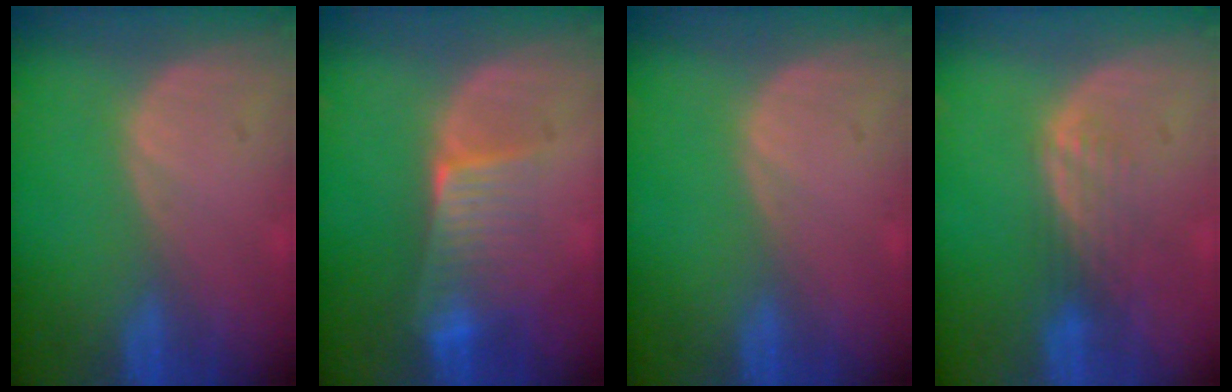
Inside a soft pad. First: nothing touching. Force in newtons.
{"total": 6.4, "press": 5.7, "slide": 2.8}
{"total": 0.0}
{"total": 3.5, "press": 2.9, "slide": 1.9}